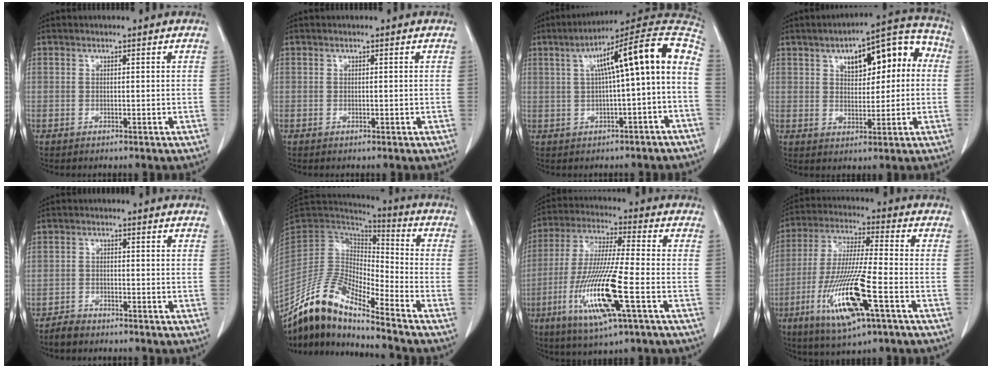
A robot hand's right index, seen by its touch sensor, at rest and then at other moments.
{"total": 0.0}
{"total": 14.9, "force": [1.2, 1.1, 14.9], "torque": [-0.216, 0.052, 0.017]}
{"total": 13.0, "force": [3.1, 5.7, 11.3], "torque": [-0.143, 0.048, 0.046]}
{"total": 2.2, "force": [-2.1, 0.6, 0.3], "torque": [-0.010, -0.002, -0.039]}
{"total": 14.7, "force": [-12.6, 2.1, 7.1], "torque": [-0.138, 0.021, -0.241]}
{"total": 15.7, "force": [-5.4, 0.8, 14.7], "torque": [-0.304, -0.023, -0.103]}
{"total": 15.8, "force": [-6.3, 1.3, 14.5], "torque": [-0.295, -0.026, -0.113]}